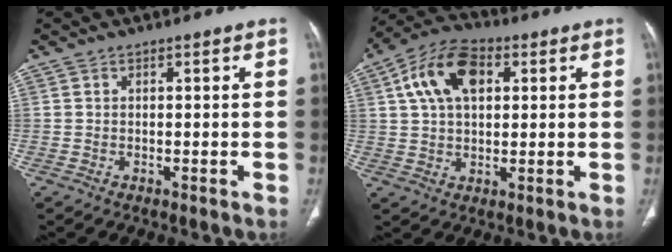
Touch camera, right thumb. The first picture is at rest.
{"total": 12.5, "force": [3.9, 7.5, 9.2], "torque": [-0.159, 0.015, 0.063]}